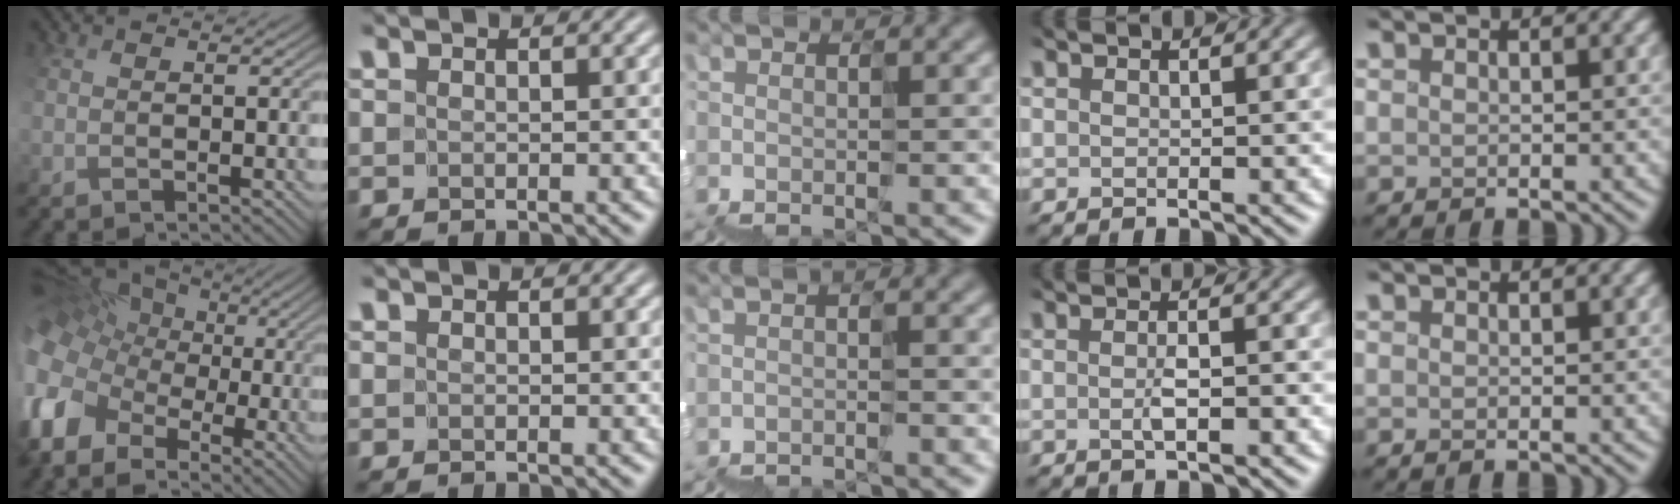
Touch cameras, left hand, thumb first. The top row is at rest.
{"thumb": {"total": 13.4, "force": [-2.2, 10.1, 8.5], "torque": [-0.243, -0.011, -0.038]}, "middle": {"total": 2.2, "force": [-2.2, 0.0, 0.1], "torque": [0.008, 0.002, -0.026]}, "ring": {"total": 1.6, "force": [-1.0, 0.3, 1.2], "torque": [-0.023, -0.001, -0.012]}}